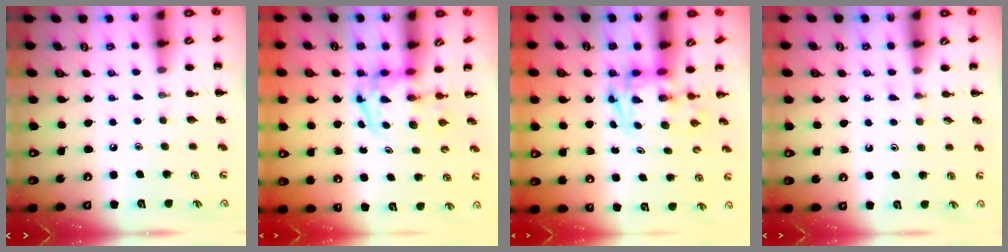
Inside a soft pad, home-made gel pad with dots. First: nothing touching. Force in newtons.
{"total": 4.0, "press": 3.9, "slide": 0.6}
{"total": 2.7, "press": 2.7, "slide": 0.5}
{"total": 2.9, "press": 2.7, "slide": 1.2}